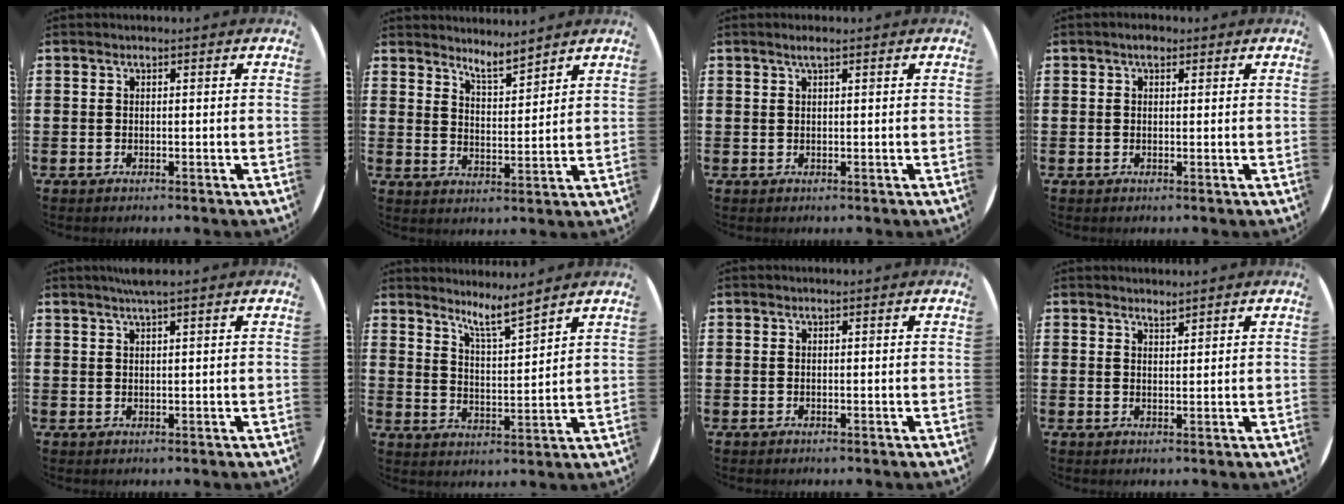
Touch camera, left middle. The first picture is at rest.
{"total": 5.0, "force": [4.9, 0.0, 0.9], "torque": [-0.027, -0.023, 0.088]}
{"total": 1.1, "force": [0.7, 0.0, 0.8], "torque": [-0.016, 0.002, 0.012]}
{"total": 1.4, "force": [0.9, 0.7, 0.7], "torque": [0.000, 0.001, 0.013]}
{"total": 2.0, "force": [1.5, -0.2, 1.2], "torque": [-0.025, 0.000, 0.027]}
{"total": 6.0, "force": [5.7, -0.3, 1.9], "torque": [-0.053, -0.028, 0.099]}
{"total": 0.0}
{"total": 1.5, "force": [1.5, 0.0, -0.1], "torque": [0.001, 0.000, 0.028]}